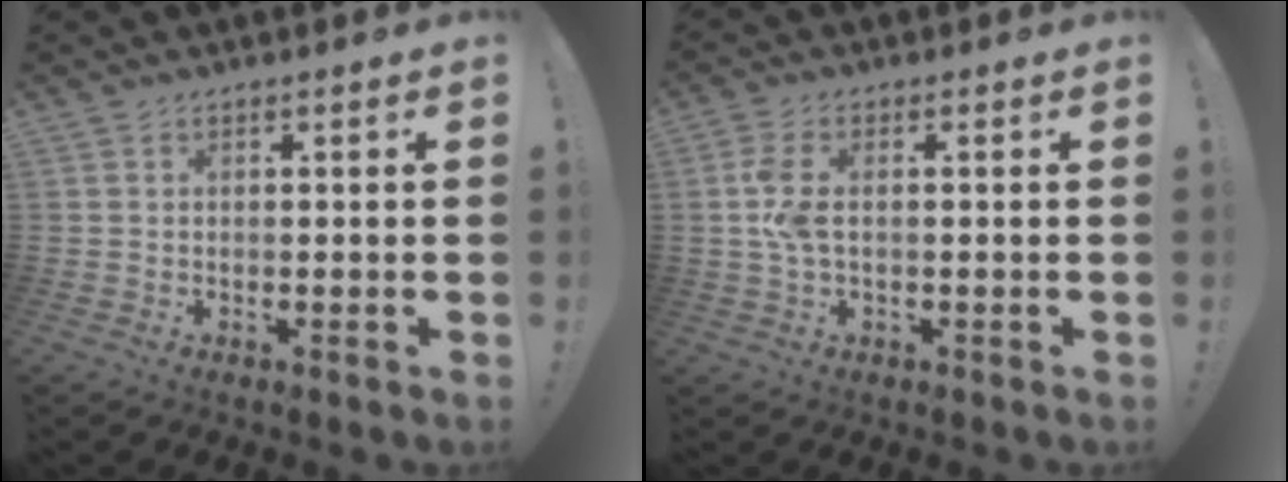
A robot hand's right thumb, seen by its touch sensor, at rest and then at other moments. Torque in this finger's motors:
{"motor_torque": [0.05, 0.06, 0.30, -0.11, 0.02]}